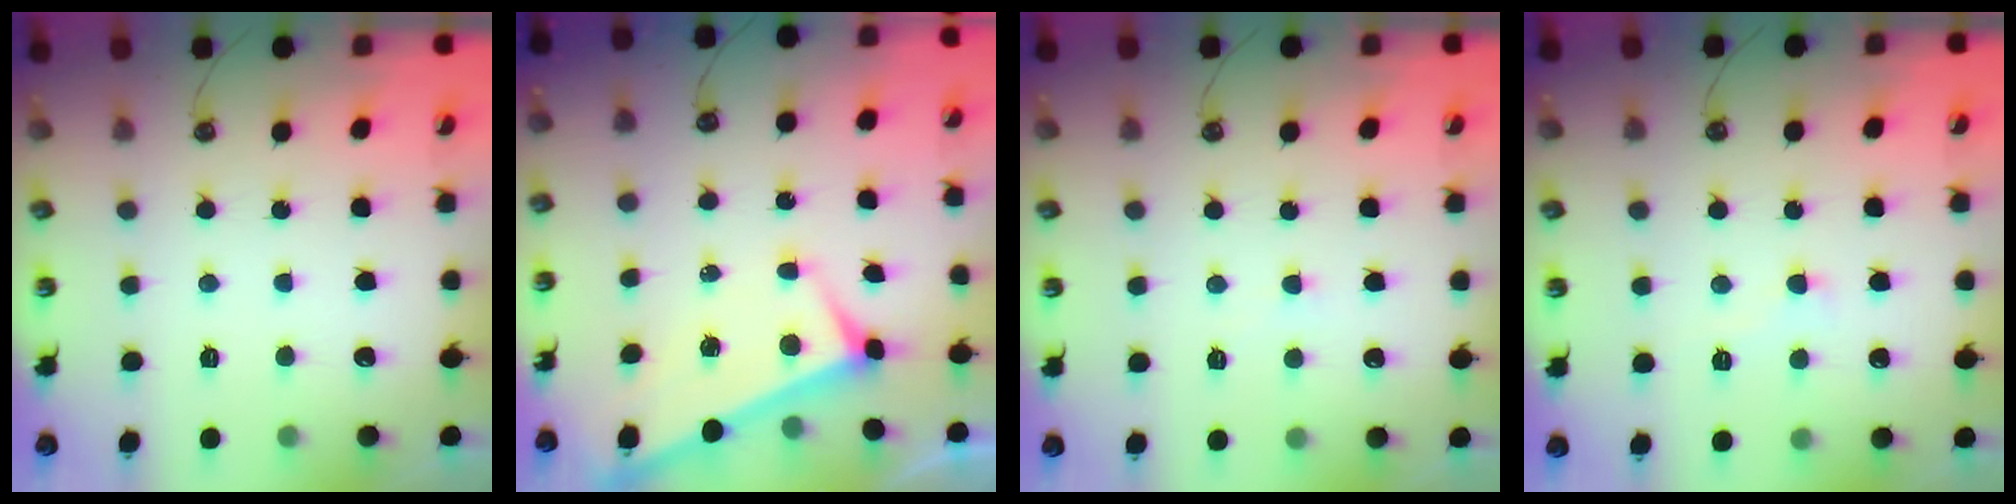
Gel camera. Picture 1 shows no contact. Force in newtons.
{"total": 3.6, "press": 3.6, "slide": 0.2}
{"total": 2.2, "press": 2.1, "slide": 0.3}
{"total": 4.5, "press": 4.5, "slide": 0.4}